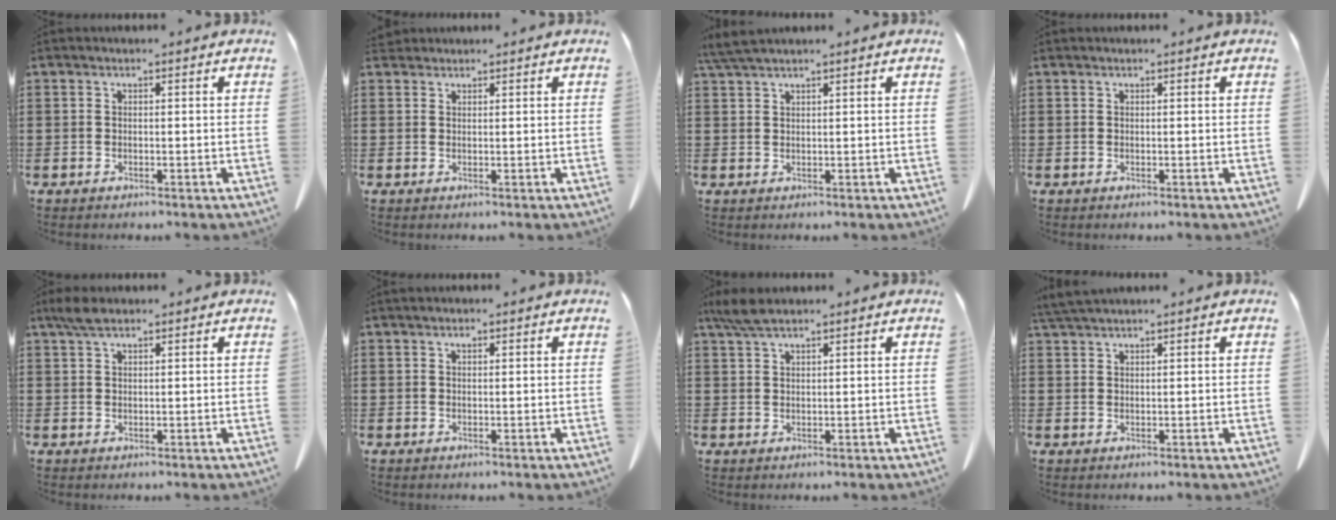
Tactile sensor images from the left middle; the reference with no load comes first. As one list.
[{"total": 1.4, "force": [1.3, 0.5, 0.2], "torque": [-0.008, 0.002, 0.027]}, {"total": 2.6, "force": [2.1, 0.0, 1.5], "torque": [-0.034, 0.001, 0.042]}, {"total": 0.0}, {"total": 2.9, "force": [1.9, 1.0, 1.9], "torque": [-0.043, 0.004, 0.035]}, {"total": 0.5, "force": [0.3, 0.3, 0.3], "torque": [-0.009, 0.001, 0.006]}, {"total": 3.5, "force": [2.5, 0.8, 2.4], "torque": [-0.053, 0.003, 0.046]}, {"total": 2.4, "force": [2.1, 0.1, 1.1], "torque": [-0.027, 0.002, 0.041]}]